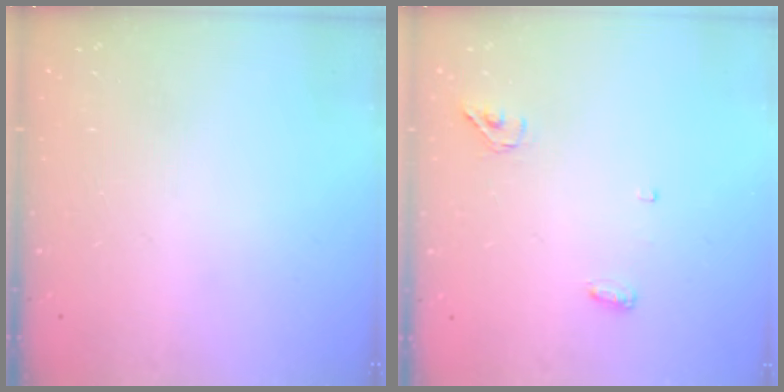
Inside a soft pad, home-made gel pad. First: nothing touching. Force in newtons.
{"total": 4.4, "press": 4.3, "slide": 0.9}